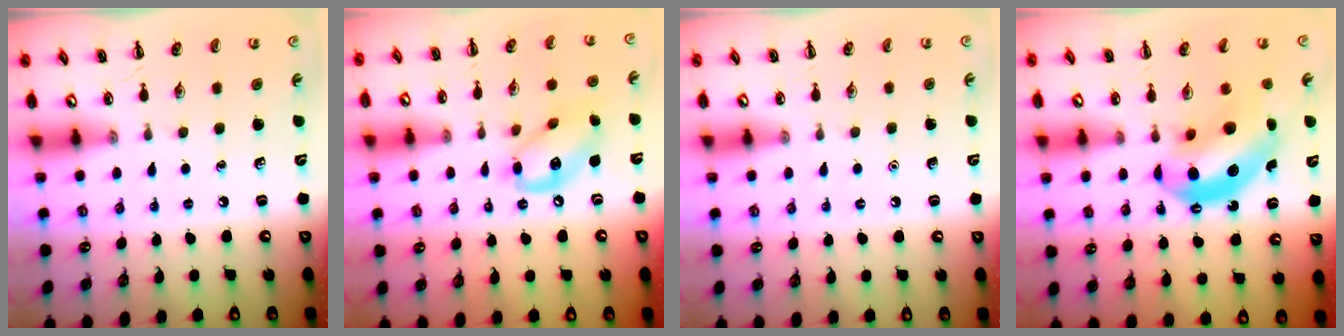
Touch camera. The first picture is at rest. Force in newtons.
{"total": 12.3, "press": 12.0, "slide": 2.6}
{"total": 1.6, "press": 1.6, "slide": 0.1}
{"total": 12.6, "press": 12.1, "slide": 3.4}